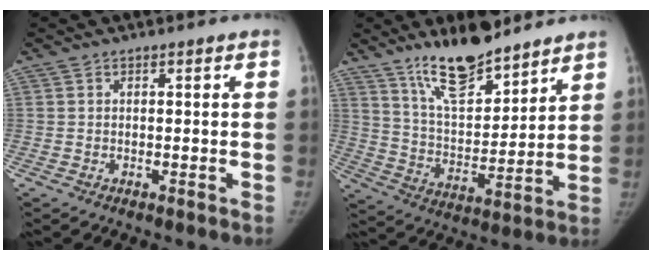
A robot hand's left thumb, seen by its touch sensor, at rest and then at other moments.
{"total": 15.1, "force": [11.7, 4.8, 8.3], "torque": [-0.107, -0.076, 0.211]}